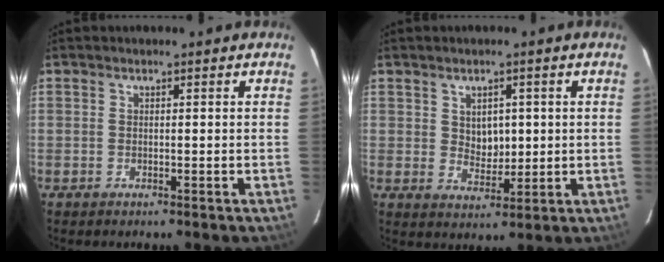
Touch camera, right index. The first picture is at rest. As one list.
[{"total": 4.8, "force": [1.0, 3.5, 3.0], "torque": [-0.044, 0.001, 0.025]}]